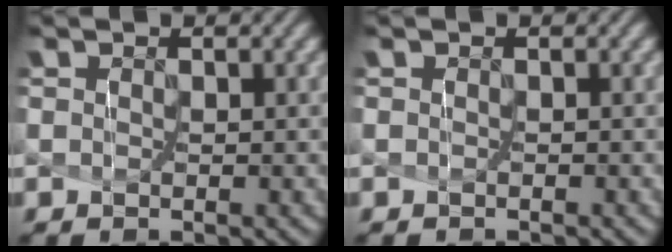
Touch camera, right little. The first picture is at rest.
{"total": 0.6, "force": [-0.5, -0.2, -0.3], "torque": [0.002, -0.003, -0.005]}